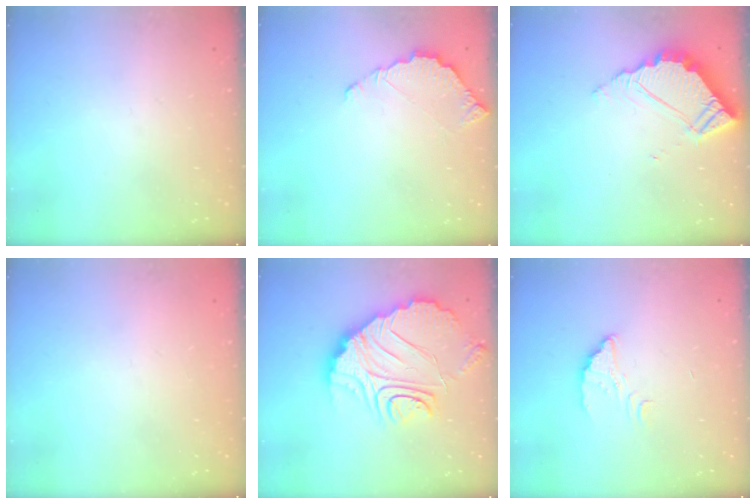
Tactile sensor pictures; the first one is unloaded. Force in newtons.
{"total": 5.4, "press": 5.4, "slide": 0.4}
{"total": 5.8, "press": 5.8, "slide": 0.4}
{"total": 2.1, "press": 2.1, "slide": 0.1}
{"total": 16.8, "press": 16.7, "slide": 1.6}
{"total": 2.4, "press": 2.4, "slide": 0.1}